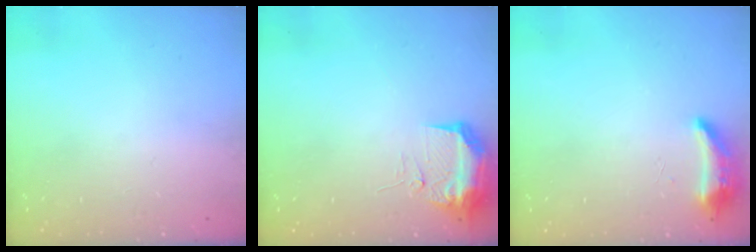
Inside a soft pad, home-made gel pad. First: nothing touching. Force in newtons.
{"total": 9.7, "press": 9.7, "slide": 1.0}
{"total": 16.0, "press": 10.0, "slide": 12.4}